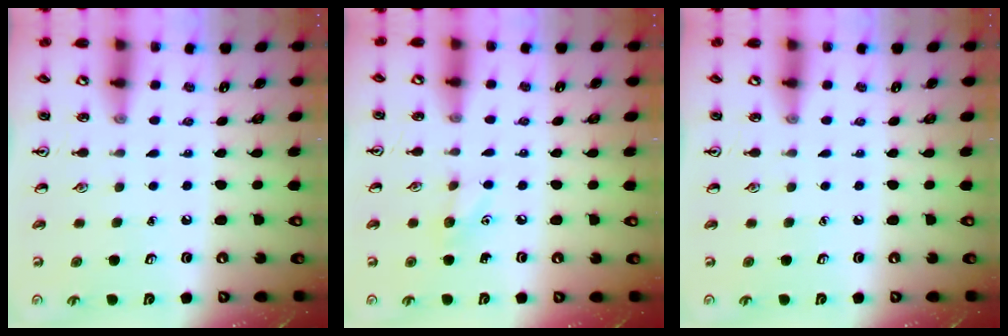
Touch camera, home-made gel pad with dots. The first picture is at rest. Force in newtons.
{"total": 5.7, "press": 5.4, "slide": 1.8}
{"total": 0.0}